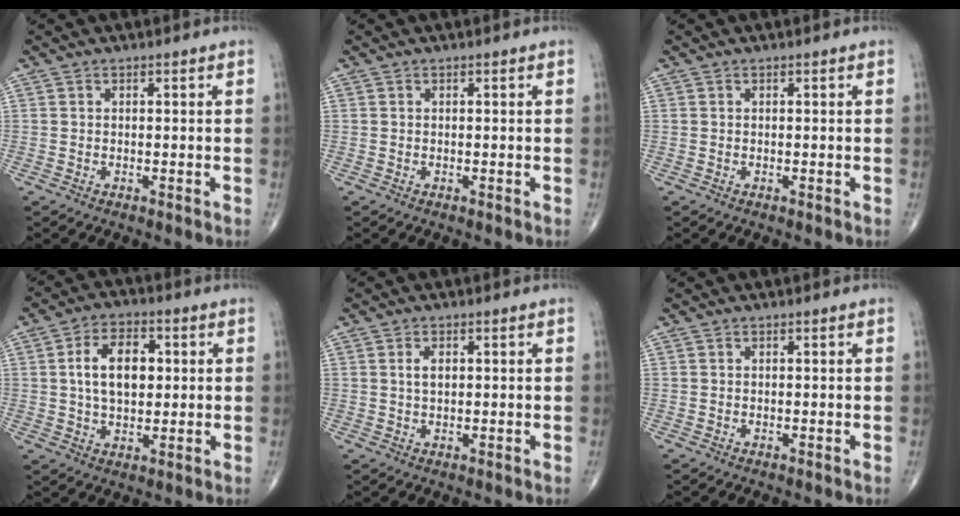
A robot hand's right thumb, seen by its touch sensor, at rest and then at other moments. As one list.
[{"total": 0.0}, {"total": 0.0}, {"total": 10.5, "force": [1.6, 6.5, 8.1], "torque": [-0.122, 0.006, 0.029]}, {"total": 2.5, "force": [0.6, 1.4, 1.9], "torque": [-0.033, -0.002, 0.013]}, {"total": 0.0}]